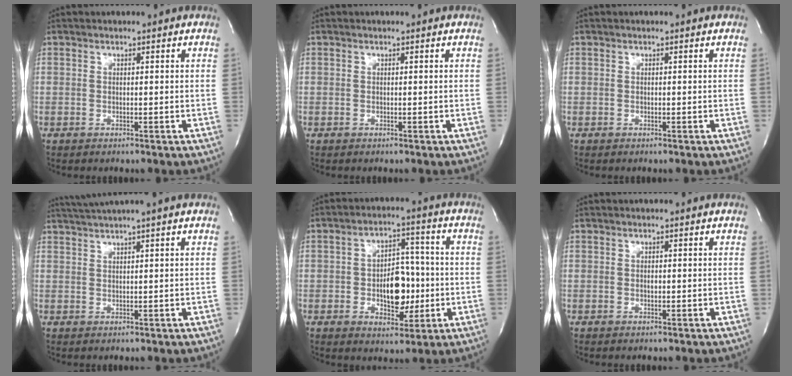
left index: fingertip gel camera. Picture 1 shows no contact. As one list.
[{"total": 0.0}, {"total": 0.0}, {"total": 4.3, "force": [3.5, -1.8, 1.9], "torque": [-0.034, 0.011, 0.068]}, {"total": 8.3, "force": [-1.3, 4.7, 6.7], "torque": [-0.102, 0.016, -0.014]}, {"total": 0.0}]